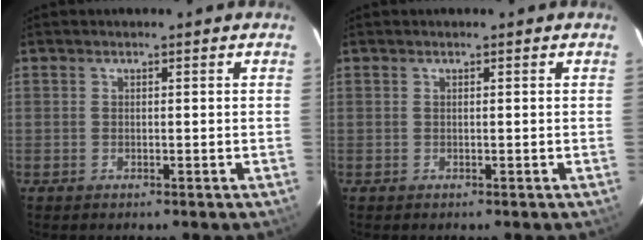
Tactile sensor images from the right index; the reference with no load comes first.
{"total": 0.0}